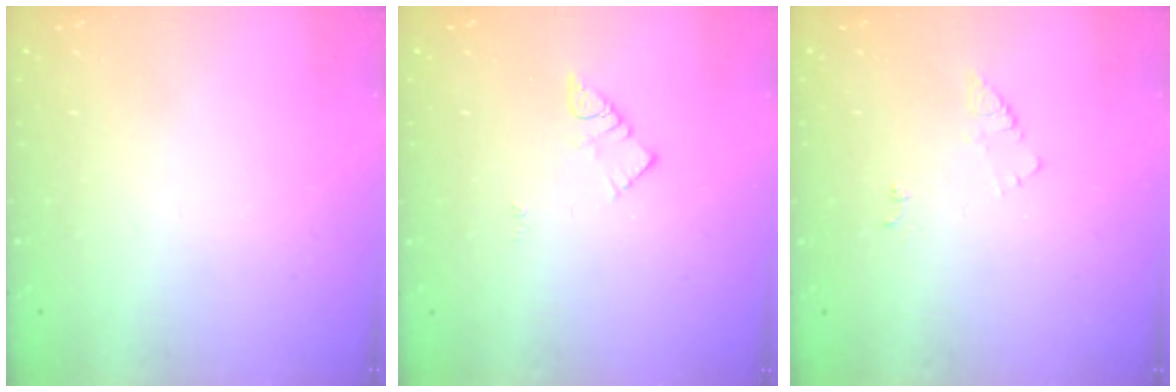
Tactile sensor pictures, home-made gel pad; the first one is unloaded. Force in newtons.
{"total": 3.5, "press": 3.5, "slide": 0.5}
{"total": 6.7, "press": 6.6, "slide": 0.8}